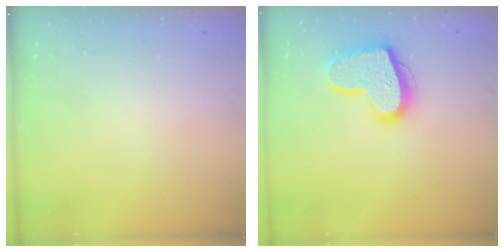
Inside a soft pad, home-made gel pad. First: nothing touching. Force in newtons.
{"total": 17.4, "press": 17.3, "slide": 1.4}